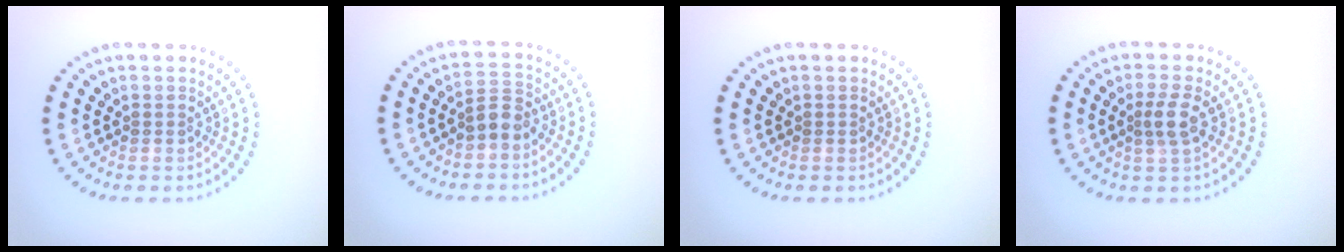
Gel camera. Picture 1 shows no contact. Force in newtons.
{"total": 2.0, "press": 1.7, "slide": 1.2}
{"total": 0.0}
{"total": 2.1, "press": 1.8, "slide": 1.1}